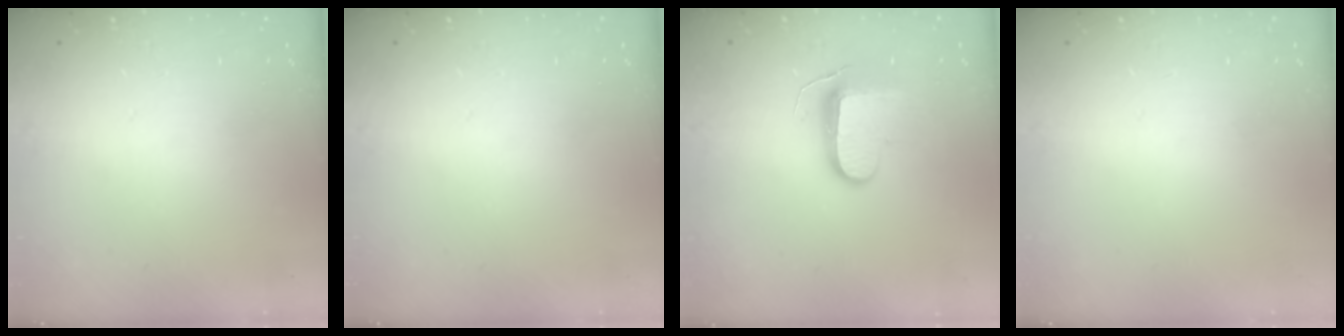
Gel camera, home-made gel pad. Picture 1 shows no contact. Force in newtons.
{"total": 0.0}
{"total": 10.5, "press": 10.4, "slide": 1.2}
{"total": 0.0}